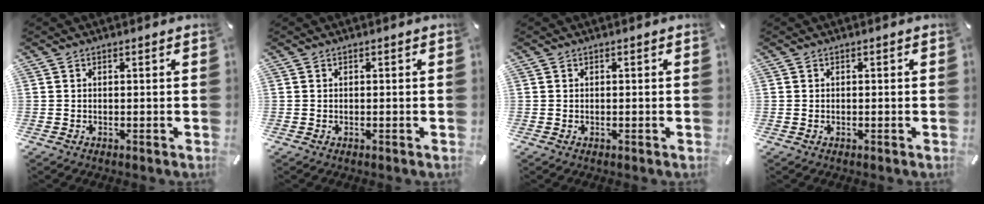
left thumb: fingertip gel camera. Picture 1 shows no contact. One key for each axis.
{"total": 0.0}
{"total": 0.0}
{"total": 0.5, "fx": -0.1, "fy": 0.4, "fz": 0.3, "tx": -0.006, "ty": 0.001, "tz": -0.003}